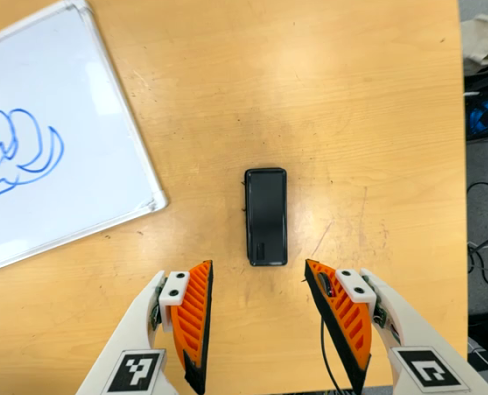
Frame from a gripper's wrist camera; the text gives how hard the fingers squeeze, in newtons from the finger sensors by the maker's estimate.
{"total": 0.0}